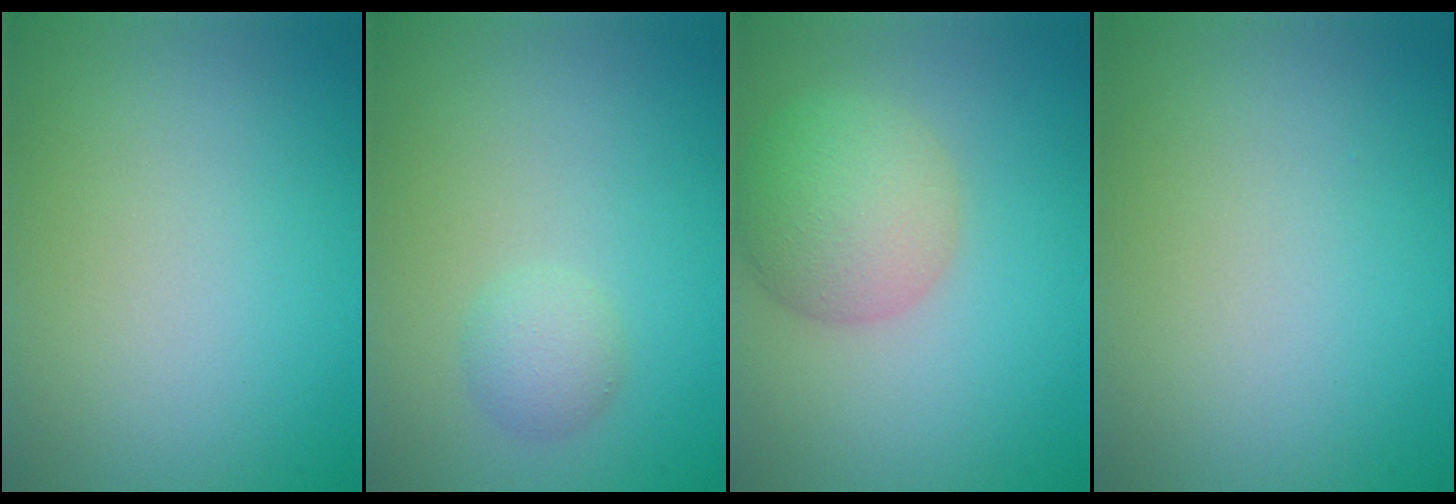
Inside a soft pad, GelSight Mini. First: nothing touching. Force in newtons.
{"total": 1.8, "press": 1.8, "slide": 0.1}
{"total": 5.6, "press": 5.5, "slide": 0.4}
{"total": 0.0}